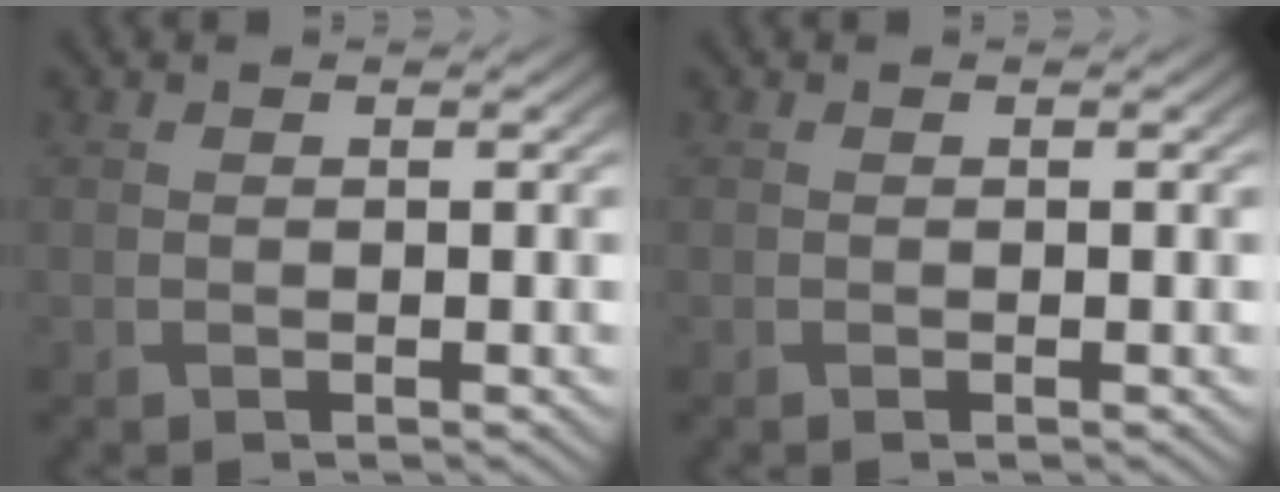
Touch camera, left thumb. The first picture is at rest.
{"total": 0.0}